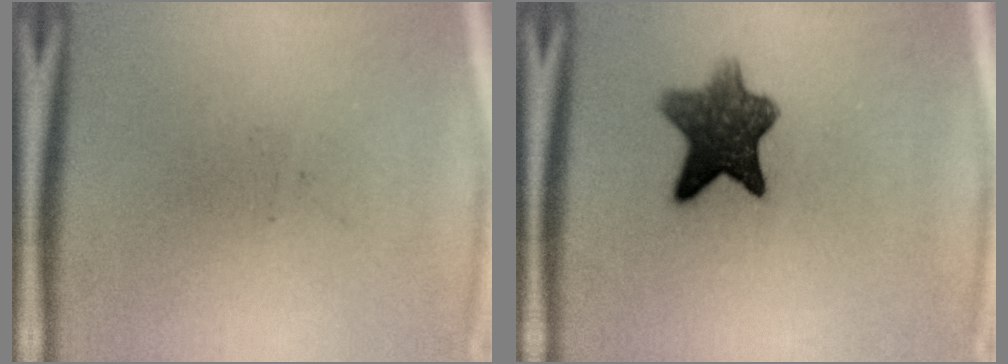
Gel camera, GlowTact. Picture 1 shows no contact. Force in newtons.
{"total": 8.7}